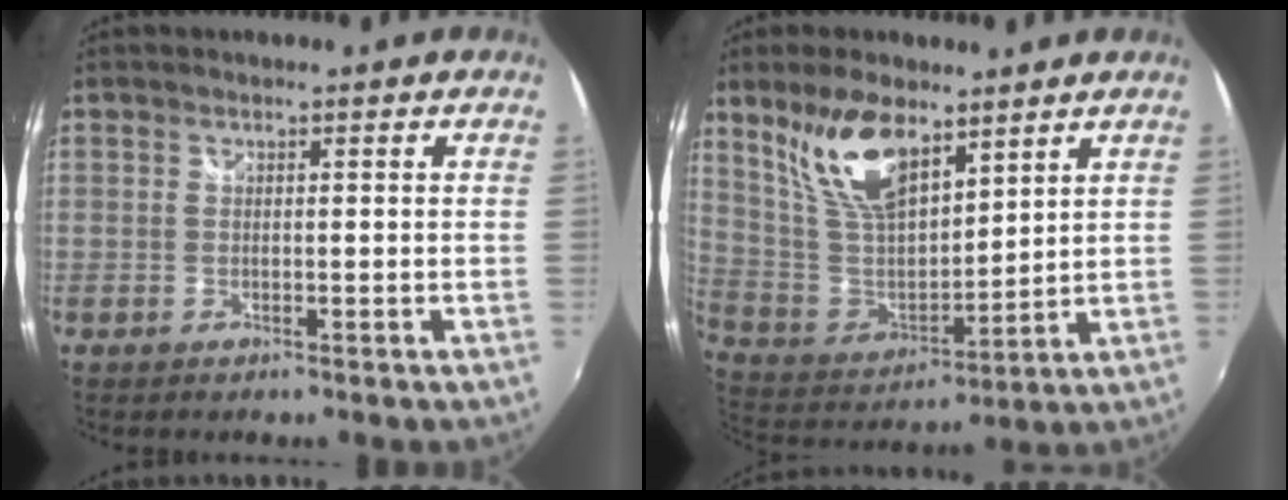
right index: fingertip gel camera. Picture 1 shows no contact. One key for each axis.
{"total": 15.3, "fx": 9.5, "fy": 6.6, "fz": 10.1, "tx": -0.193, "ty": 0.009, "tz": 0.196}